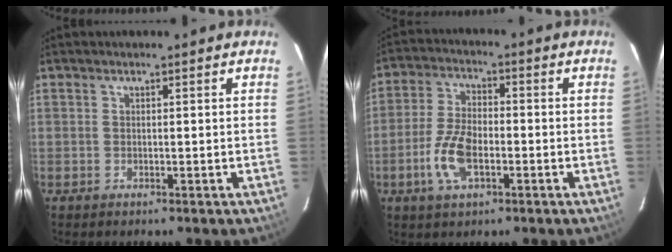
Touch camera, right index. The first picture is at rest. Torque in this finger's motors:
{"motor_torque": [-0.14, -0.16, 0.13, 0.02]}